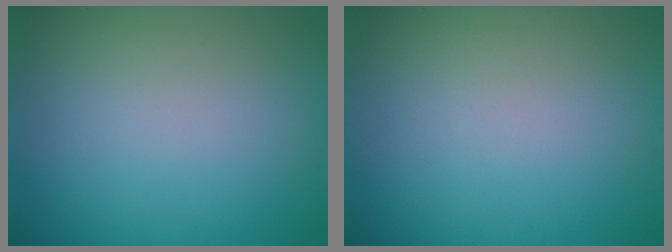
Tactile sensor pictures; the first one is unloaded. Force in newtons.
{"total": 0.0}